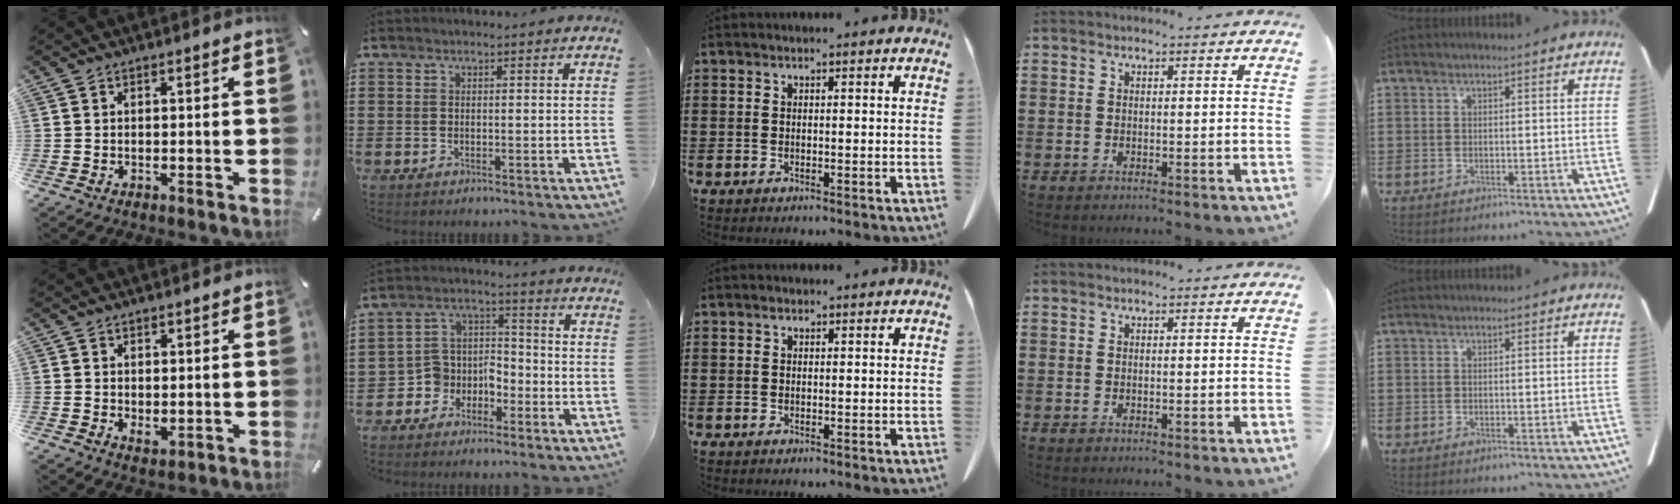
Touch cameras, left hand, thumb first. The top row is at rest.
{"thumb": {"total": 1.8, "force": [0.9, 1.1, 1.0], "torque": [-0.013, -0.003, 0.015]}, "index": {"total": 5.2, "force": [-3.5, 3.9, 0.1], "torque": [-0.024, 0.000, -0.074]}, "middle": {"total": 0.6, "force": [0.3, 0.3, 0.4], "torque": [-0.010, 0.001, 0.006]}}